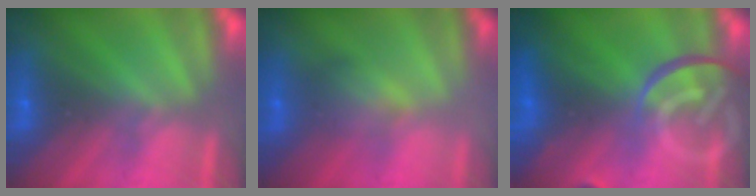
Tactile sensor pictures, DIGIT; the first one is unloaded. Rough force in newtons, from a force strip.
{"total": 2.1}
{"total": 8.5}